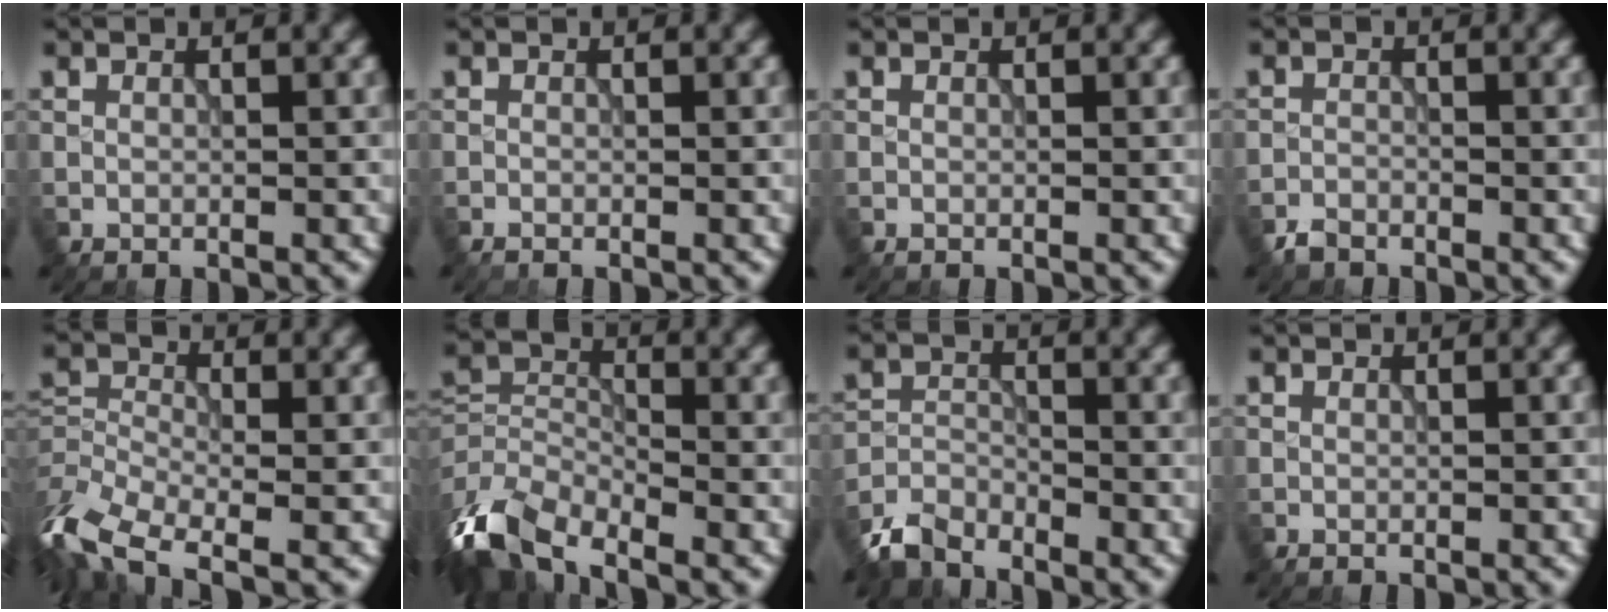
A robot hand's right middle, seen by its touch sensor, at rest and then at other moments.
{"total": 0.5, "force": [-0.5, 0.1, 0.2], "torque": [-0.001, -0.003, -0.012]}
{"total": 0.0}
{"total": 1.6, "force": [-1.4, 0.6, 0.3], "torque": [-0.003, 0.001, -0.032]}
{"total": 9.1, "force": [-4.9, 4.3, 6.3], "torque": [-0.145, -0.009, -0.104]}
{"total": 8.5, "force": [-5.2, 4.0, 5.5], "torque": [-0.116, -0.012, -0.114]}
{"total": 3.9, "force": [-3.5, 1.4, 1.1], "torque": [-0.022, -0.004, -0.081]}
{"total": 0.0}